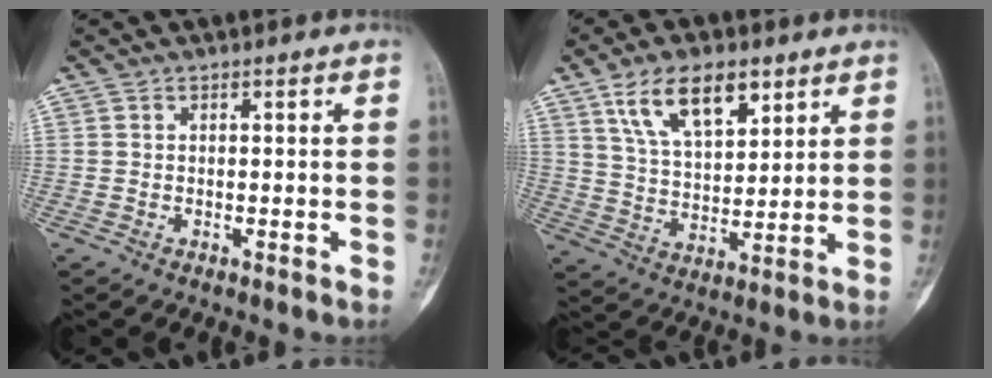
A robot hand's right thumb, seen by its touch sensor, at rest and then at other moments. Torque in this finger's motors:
{"motor_torque": [-1.03, 1.95, 0.42, 0.58, 0.30]}